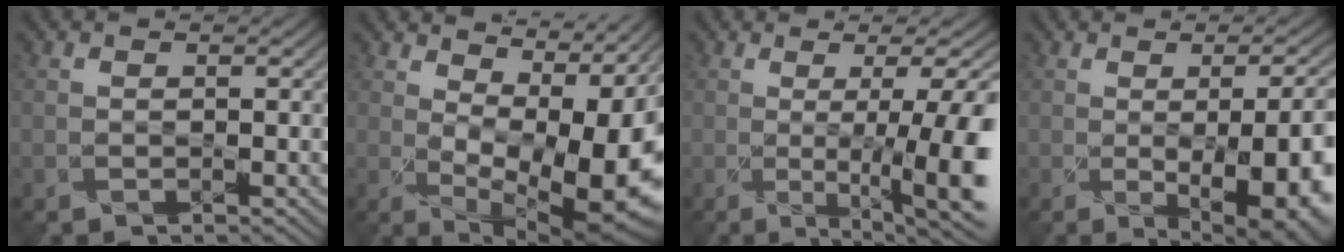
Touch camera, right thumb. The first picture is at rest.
{"total": 10.6, "force": [1.8, 5.8, 8.6], "torque": [-0.122, -0.023, 0.062]}
{"total": 11.6, "force": [-1.0, 3.3, 11.0], "torque": [-0.127, 0.008, 0.003]}
{"total": 15.1, "force": [-3.3, 6.6, 13.2], "torque": [-0.128, -0.018, -0.014]}